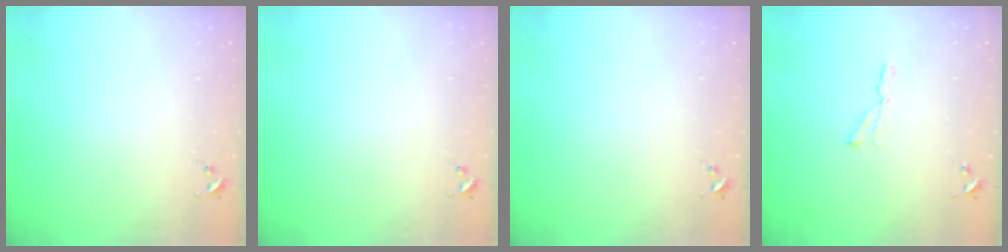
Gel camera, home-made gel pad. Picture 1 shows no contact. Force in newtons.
{"total": 0.0}
{"total": 0.0}
{"total": 3.9, "press": 3.9, "slide": 0.4}